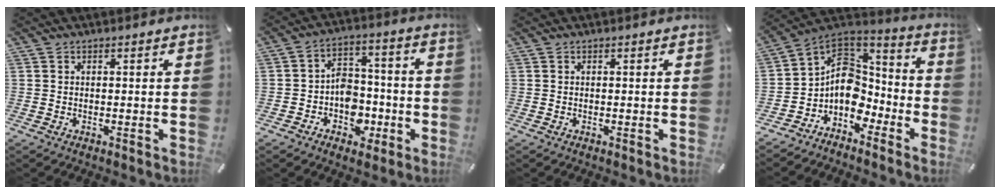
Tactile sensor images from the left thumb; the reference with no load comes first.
{"total": 9.3, "force": [-3.4, 7.8, 3.7], "torque": [-0.045, 0.030, -0.052]}
{"total": 0.0}
{"total": 10.5, "force": [-2.6, 9.1, 4.5], "torque": [-0.083, -0.008, -0.043]}